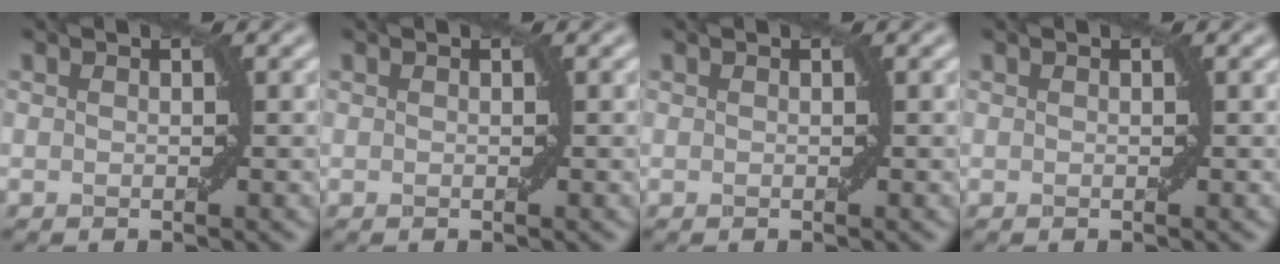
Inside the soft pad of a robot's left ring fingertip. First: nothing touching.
{"total": 0.0}
{"total": 0.0}
{"total": 0.0}